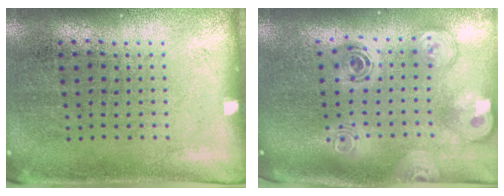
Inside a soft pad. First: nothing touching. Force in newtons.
{"total": 2.8, "press": 2.0, "slide": 2.0}